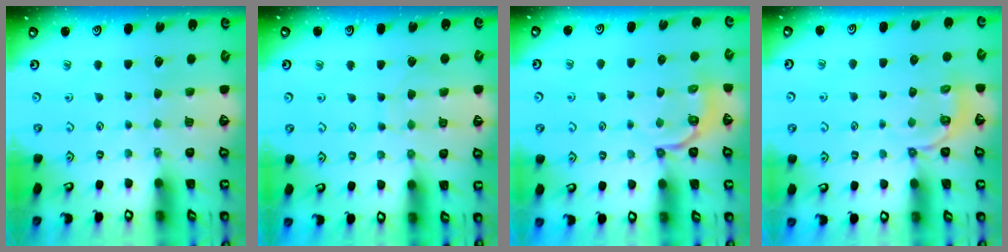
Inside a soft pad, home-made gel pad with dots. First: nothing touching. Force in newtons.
{"total": 6.3, "press": 6.3, "slide": 0.5}
{"total": 5.1, "press": 4.5, "slide": 2.5}
{"total": 5.0, "press": 4.3, "slide": 2.5}